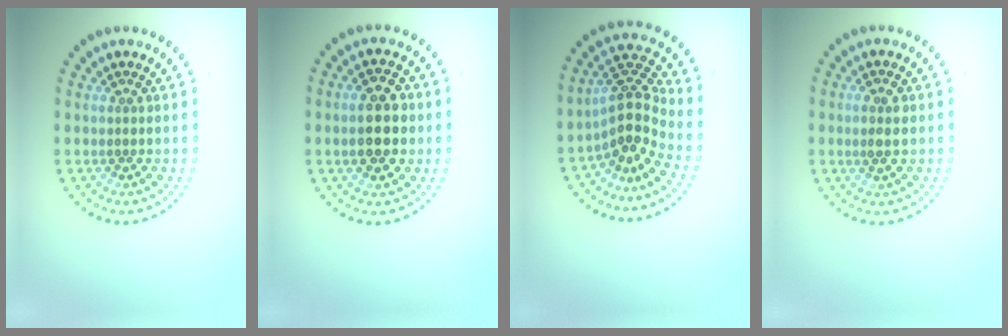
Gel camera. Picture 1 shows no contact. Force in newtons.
{"total": 4.3, "press": 4.3, "slide": 0.3}
{"total": 3.7, "press": 2.7, "slide": 2.6}
{"total": 1.6, "press": 1.6, "slide": 0.2}